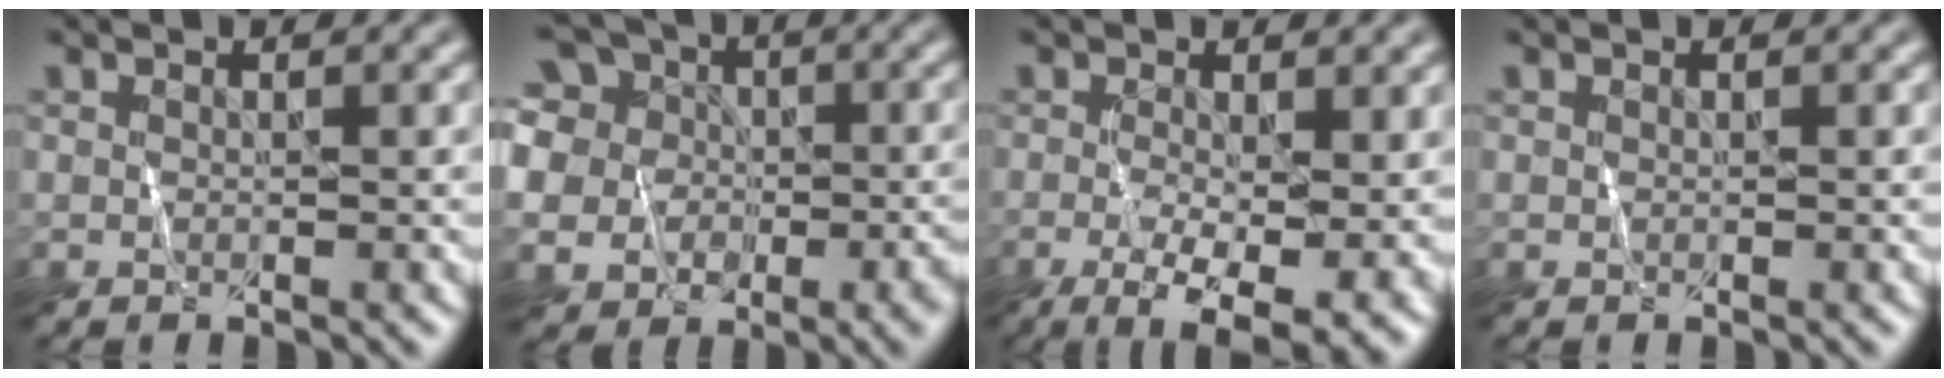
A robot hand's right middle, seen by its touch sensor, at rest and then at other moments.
{"total": 13.1, "force": [0.9, 11.5, 6.3], "torque": [-0.145, 0.015, -0.006]}
{"total": 7.7, "force": [-2.1, 2.8, 6.9], "torque": [-0.129, -0.015, -0.027]}
{"total": 0.0}